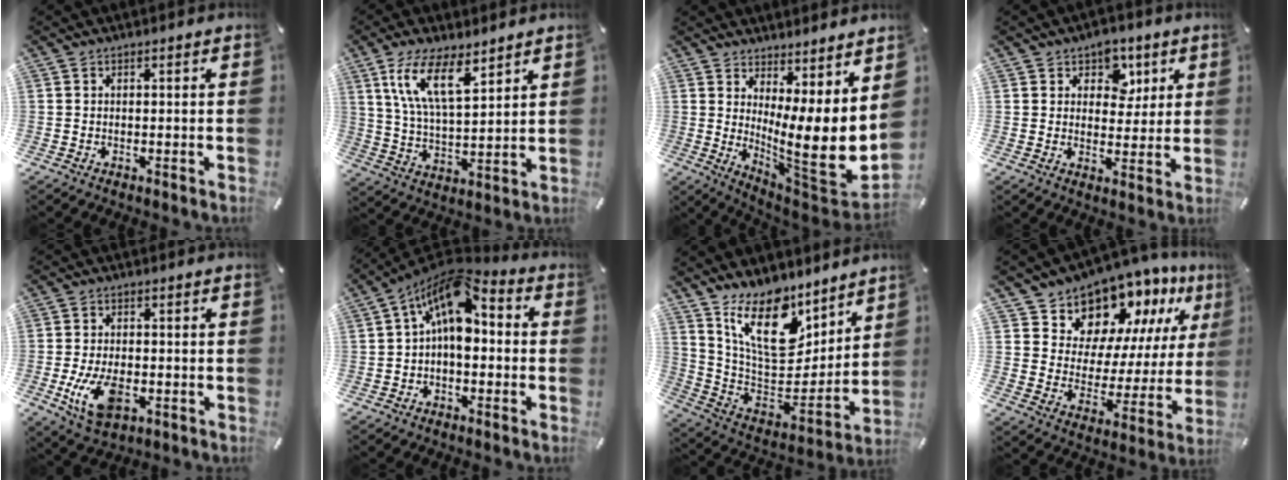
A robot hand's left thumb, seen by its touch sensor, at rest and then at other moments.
{"total": 12.2, "force": [7.8, 4.5, 8.2], "torque": [-0.193, -0.023, 0.143]}
{"total": 13.7, "force": [1.2, 1.9, 13.5], "torque": [-0.196, -0.075, 0.024]}
{"total": 7.2, "force": [3.3, 5.9, 2.3], "torque": [-0.021, -0.011, 0.053]}
{"total": 9.7, "force": [-2.7, 5.8, 7.3], "torque": [-0.158, -0.004, -0.049]}
{"total": 11.2, "force": [2.8, 6.0, 9.0], "torque": [-0.168, -0.028, 0.045]}
{"total": 18.6, "force": [12.8, 9.3, 9.8], "torque": [-0.169, -0.086, 0.232]}
{"total": 12.5, "force": [10.6, 6.6, 0.7], "torque": [-0.022, -0.117, 0.189]}